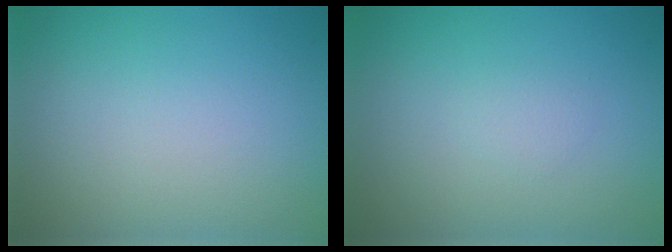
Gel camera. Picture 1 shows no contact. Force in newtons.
{"total": 0.7, "press": 0.7, "slide": 0.1}